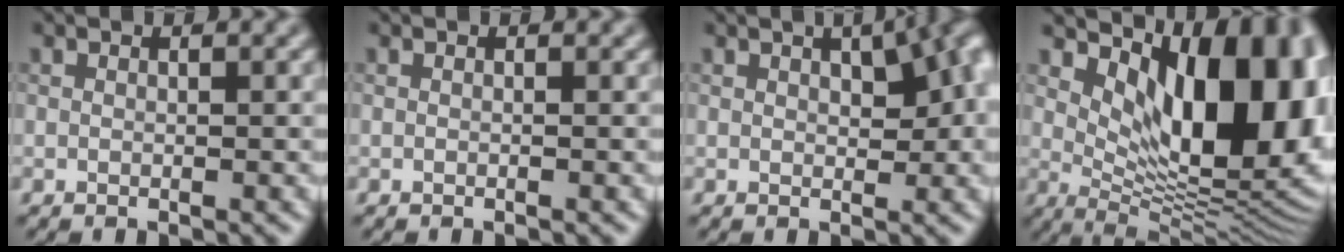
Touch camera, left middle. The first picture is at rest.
{"total": 0.0}
{"total": 7.2, "force": [2.0, 3.7, 5.8], "torque": [-0.058, 0.017, 0.031]}
{"total": 13.8, "force": [4.1, 6.8, 11.3], "torque": [-0.137, -0.004, 0.072]}